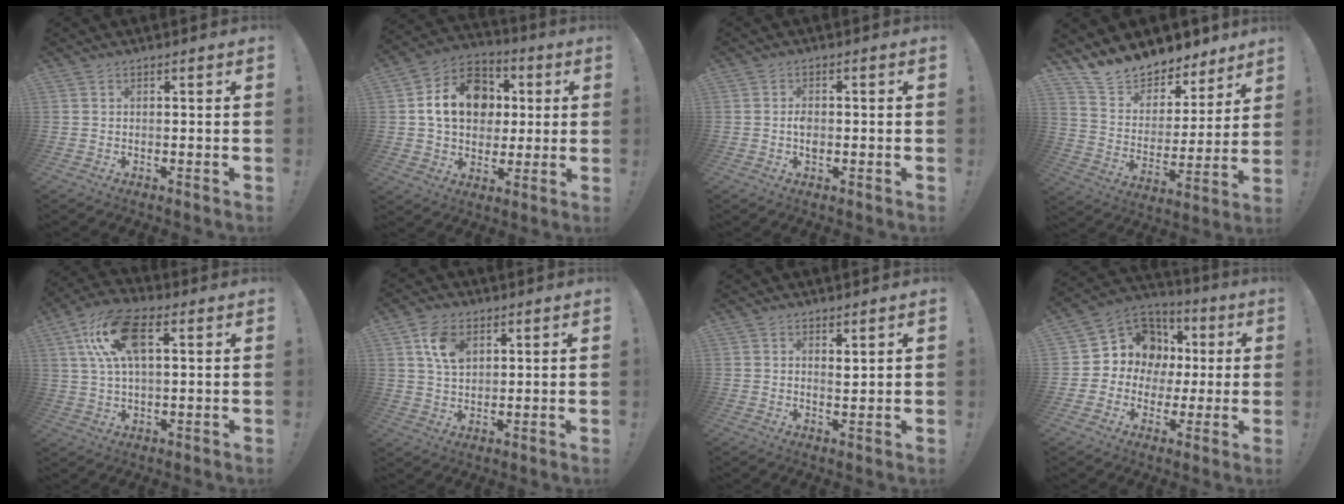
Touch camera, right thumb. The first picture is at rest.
{"total": 17.6, "force": [3.7, 14.0, 9.9], "torque": [-0.131, 0.005, 0.079]}
{"total": 2.7, "force": [-0.5, 1.7, 2.0], "torque": [-0.028, 0.002, -0.009]}
{"total": 12.0, "force": [11.3, 4.1, 1.1], "torque": [-0.036, -0.107, 0.205]}
{"total": 15.4, "force": [5.1, 7.5, 12.5], "torque": [-0.238, 0.004, 0.092]}
{"total": 8.8, "force": [4.0, 6.0, 5.2], "torque": [-0.080, -0.004, 0.076]}
{"total": 2.3, "force": [2.0, 0.9, 0.6], "torque": [0.006, -0.013, 0.032]}
{"total": 12.7, "force": [3.7, 11.4, 4.4], "torque": [-0.066, -0.021, 0.094]}